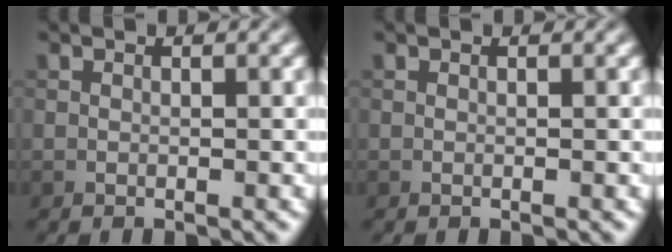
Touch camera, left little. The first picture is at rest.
{"total": 0.0}